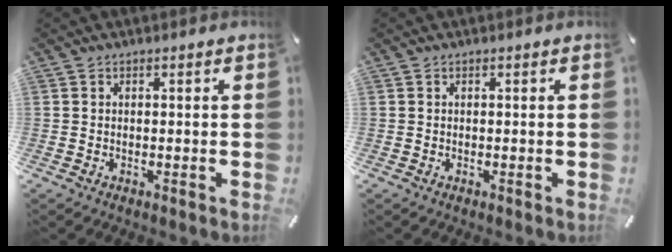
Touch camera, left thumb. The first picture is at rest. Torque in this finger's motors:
{"motor_torque": [0.00, 0.00, 0.00, 0.00, 0.00]}